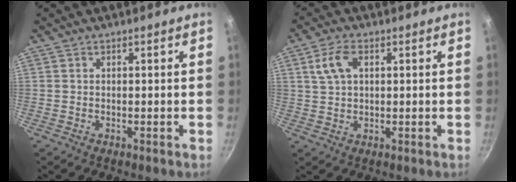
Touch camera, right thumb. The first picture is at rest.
{"total": 5.6, "force": [1.8, 3.3, 4.2], "torque": [-0.077, 0.005, 0.032]}